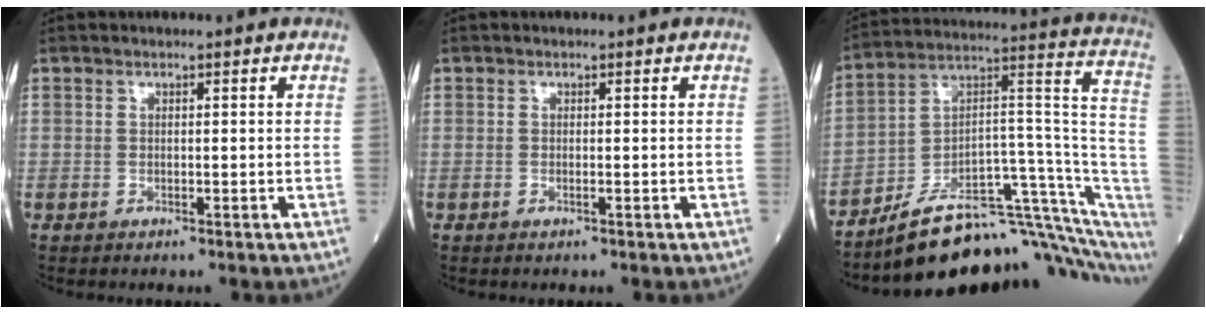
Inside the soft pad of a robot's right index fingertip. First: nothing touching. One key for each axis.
{"total": 0.5, "fx": 0.0, "fy": -0.2, "fz": 0.5, "tx": -0.016, "ty": -0.003, "tz": 0.001}
{"total": 19.7, "fx": -15.0, "fy": 4.4, "fz": 12.1, "tx": -0.095, "ty": 0.074, "tz": -0.216}